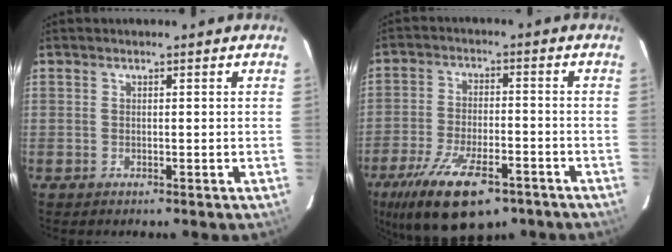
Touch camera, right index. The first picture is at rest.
{"total": 17.5, "force": [-11.1, 7.0, 11.5], "torque": [-0.238, -0.035, -0.182]}